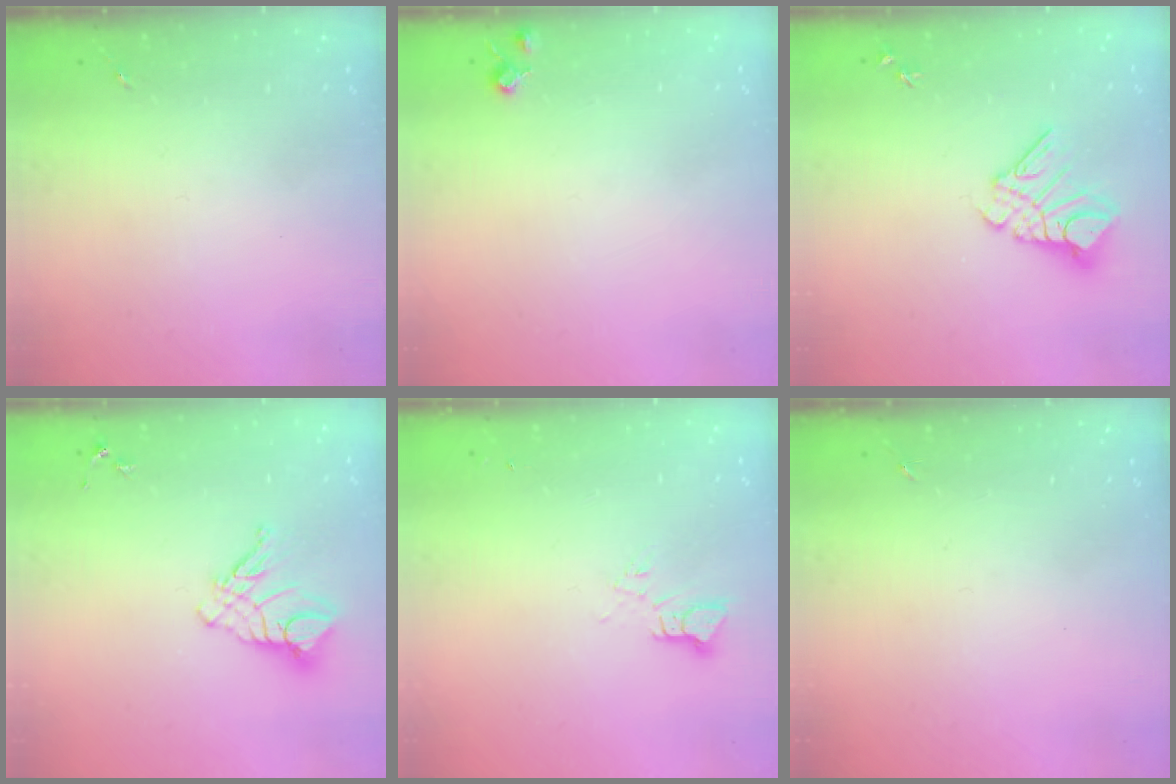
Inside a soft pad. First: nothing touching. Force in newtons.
{"total": 5.7, "press": 5.6, "slide": 0.9}
{"total": 11.6, "press": 11.6, "slide": 1.2}
{"total": 10.7, "press": 10.6, "slide": 1.1}
{"total": 3.4, "press": 3.4, "slide": 0.1}
{"total": 0.0}